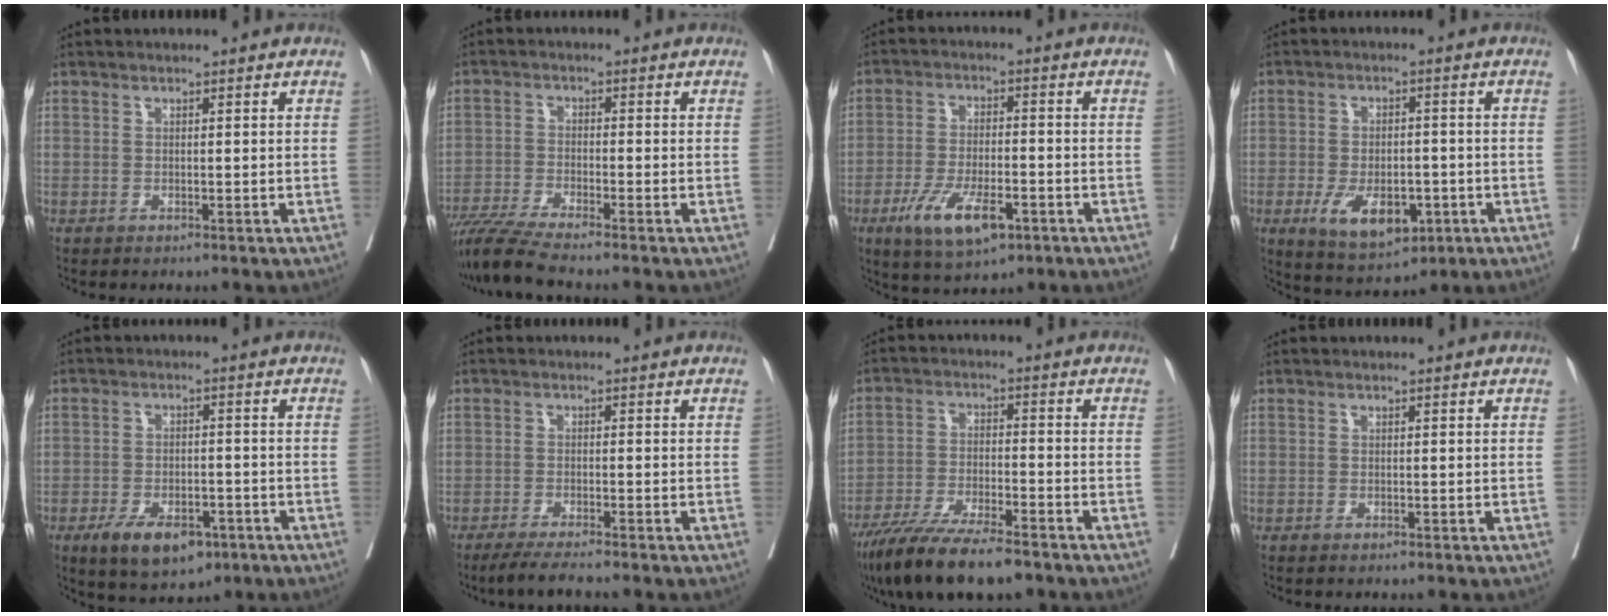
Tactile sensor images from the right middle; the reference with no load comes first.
{"total": 7.0, "force": [-6.1, -1.3, 3.1], "torque": [-0.051, -0.025, -0.113]}
{"total": 9.4, "force": [-4.7, 3.2, 7.5], "torque": [-0.144, -0.014, -0.075]}
{"total": 9.0, "force": [-3.4, 4.5, 6.9], "torque": [-0.118, -0.011, -0.043]}
{"total": 8.5, "force": [-4.9, 4.2, 5.6], "torque": [-0.090, -0.005, -0.072]}
{"total": 4.3, "force": [-3.6, -0.5, 2.2], "torque": [-0.038, -0.013, -0.066]}
{"total": 13.5, "force": [-10.6, 2.2, 8.0], "torque": [-0.137, -0.033, -0.182]}
{"total": 0.0}